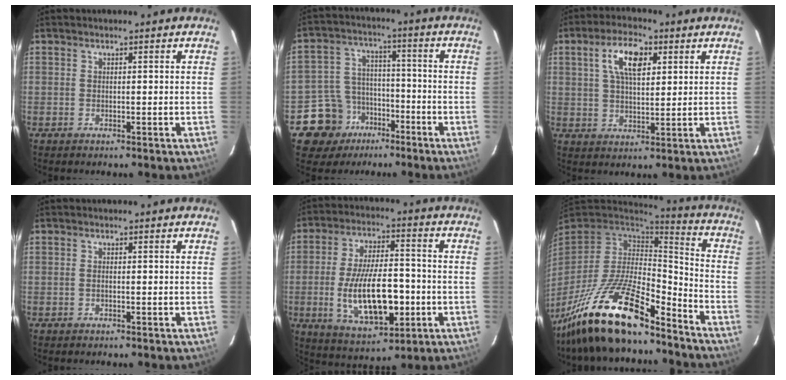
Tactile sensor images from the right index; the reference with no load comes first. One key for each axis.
{"total": 10.4, "fx": -6.3, "fy": 8.1, "fz": 1.6, "tx": -0.059, "ty": 0.036, "tz": -0.096}
{"total": 8.6, "fx": 3.2, "fy": 3.8, "fz": 7.0, "tx": -0.128, "ty": 0.017, "tz": 0.057}
{"total": 0.6, "fx": -0.2, "fy": 0.1, "fz": 0.6, "tx": -0.011, "ty": 0.002, "tz": -0.004}
{"total": 17.2, "fx": -3.8, "fy": 7.1, "fz": 15.2, "tx": -0.290, "ty": -0.008, "tz": -0.047}
{"total": 22.1, "fx": -15.8, "fy": 6.2, "fz": 14.1, "tx": -0.290, "ty": -0.034, "tz": -0.282}